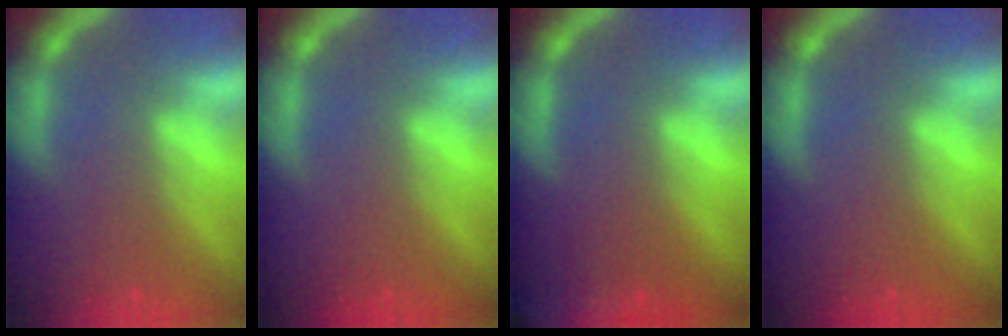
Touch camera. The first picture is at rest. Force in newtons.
{"total": 0.0}
{"total": 10.0}
{"total": 0.0}